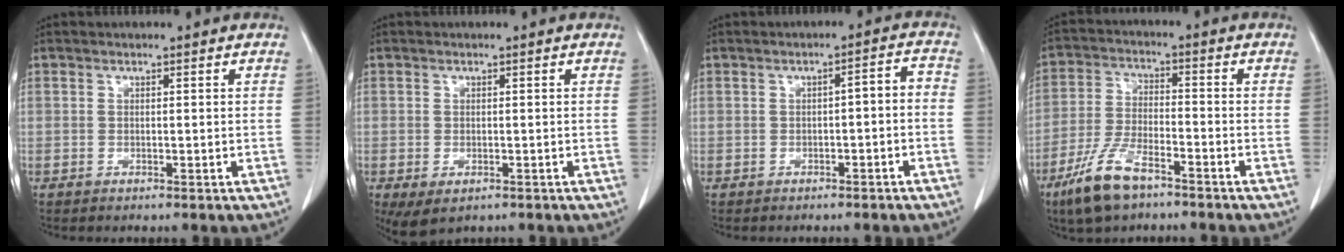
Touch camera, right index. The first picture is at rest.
{"total": 7.4, "force": [-5.2, 3.5, 3.9], "torque": [-0.071, -0.010, -0.076]}
{"total": 3.3, "force": [-1.2, 1.1, 2.9], "torque": [-0.037, 0.020, -0.015]}
{"total": 9.6, "force": [-6.5, 2.8, 6.5], "torque": [-0.141, -0.014, -0.124]}